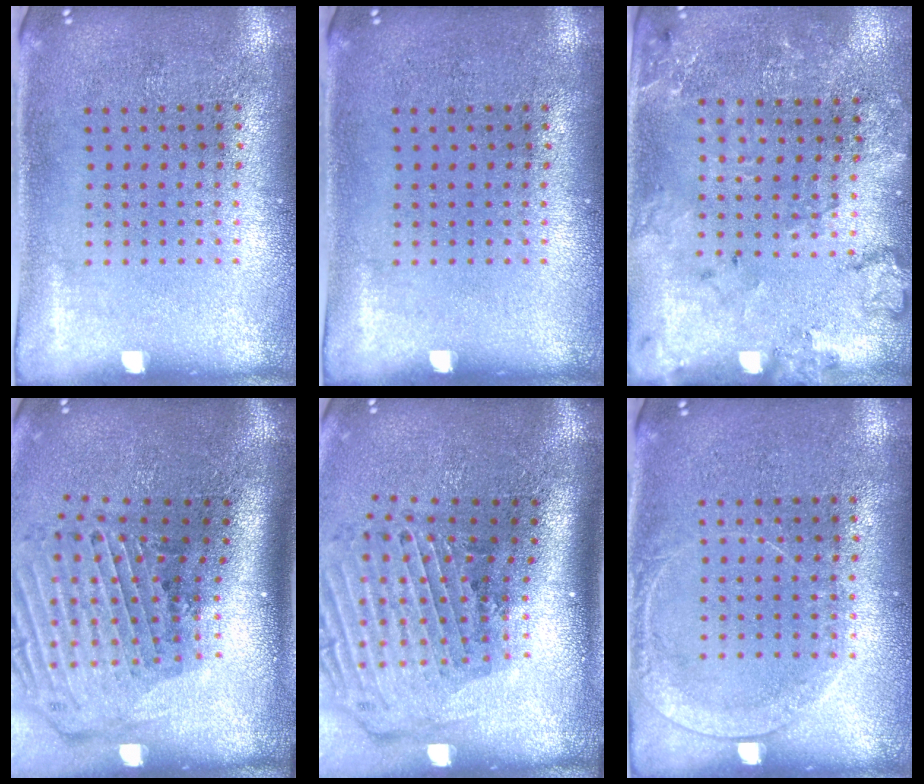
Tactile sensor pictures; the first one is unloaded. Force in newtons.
{"total": 0.0}
{"total": 1.8, "press": 1.7, "slide": 0.4}
{"total": 3.1, "press": 2.1, "slide": 2.3}
{"total": 3.2, "press": 2.1, "slide": 2.4}
{"total": 1.4, "press": 1.4, "slide": 0.1}